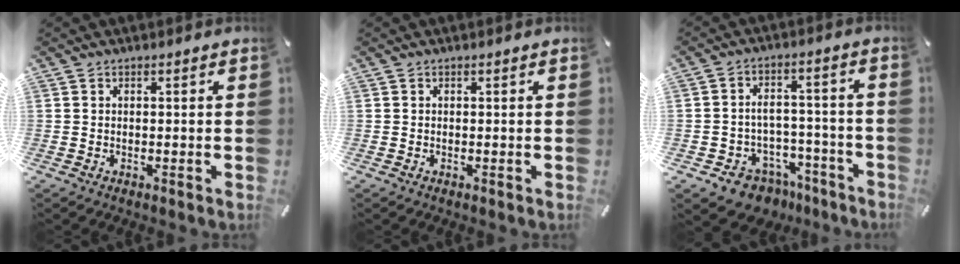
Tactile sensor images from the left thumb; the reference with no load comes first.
{"total": 0.0}
{"total": 6.9, "force": [-3.4, 5.8, 1.7], "torque": [-0.022, 0.023, -0.056]}